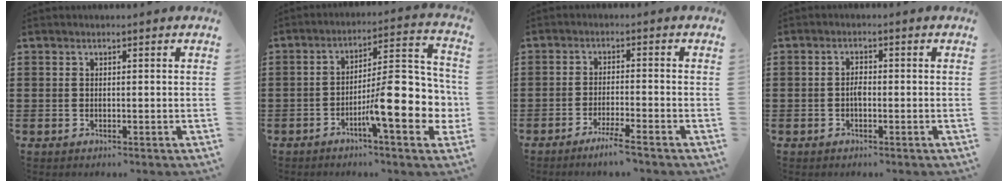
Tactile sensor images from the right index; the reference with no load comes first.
{"total": 13.4, "force": [-3.8, 3.5, 12.4], "torque": [-0.193, -0.024, -0.068]}
{"total": 3.4, "force": [-2.8, -0.4, 2.0], "torque": [-0.039, -0.008, -0.053]}
{"total": 1.7, "force": [-0.5, 0.7, 1.4], "torque": [-0.029, 0.000, -0.010]}